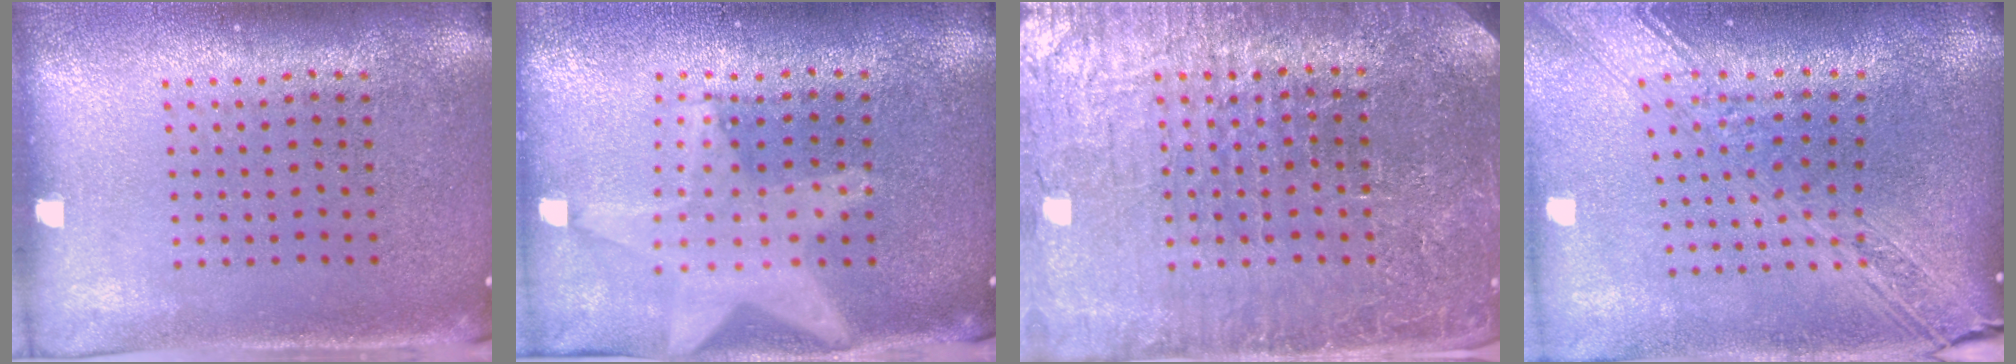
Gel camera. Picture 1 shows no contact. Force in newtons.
{"total": 2.3, "press": 1.8, "slide": 1.3}
{"total": 5.0, "press": 4.6, "slide": 1.9}
{"total": 3.2, "press": 2.4, "slide": 2.1}